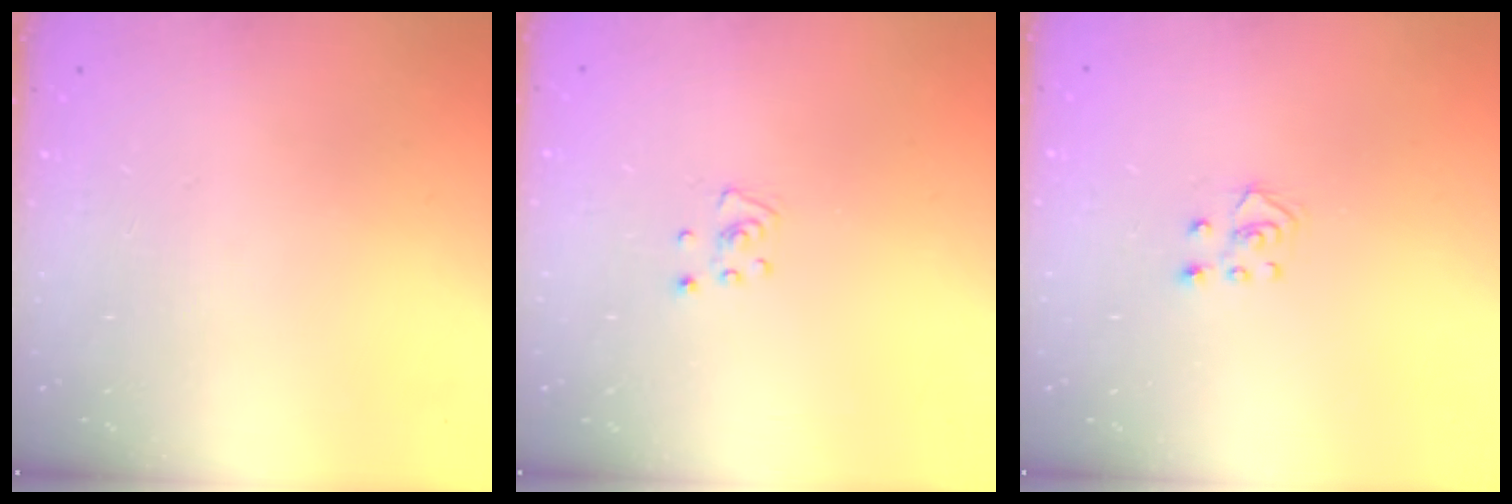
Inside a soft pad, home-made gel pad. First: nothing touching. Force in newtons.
{"total": 3.3, "press": 3.3, "slide": 0.3}
{"total": 4.0, "press": 4.0, "slide": 0.3}